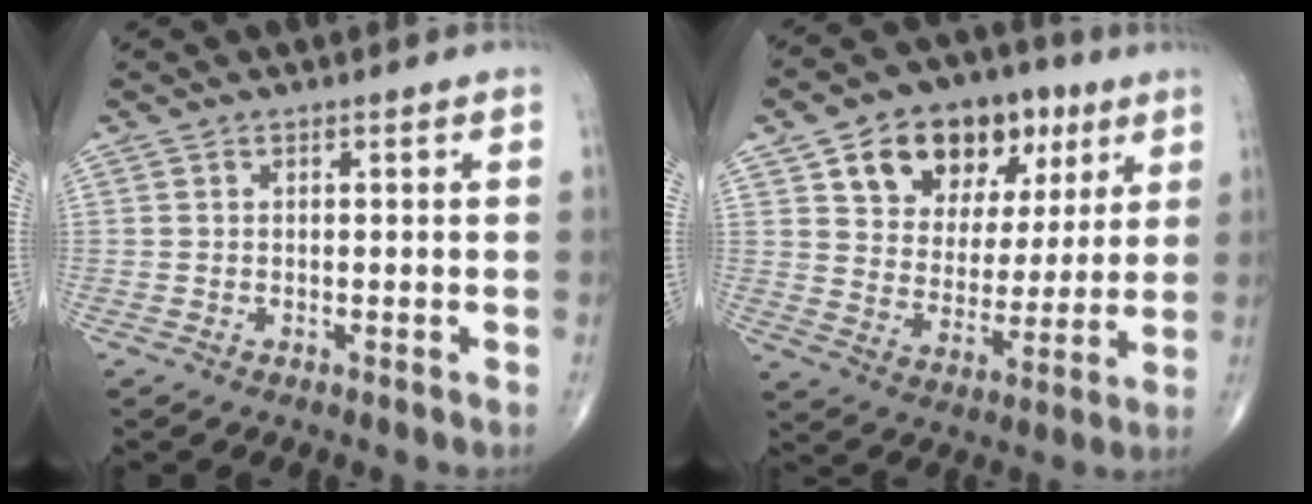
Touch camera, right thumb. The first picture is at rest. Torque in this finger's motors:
{"motor_torque": [-0.08, 1.45, 0.27, 0.25, 0.18]}